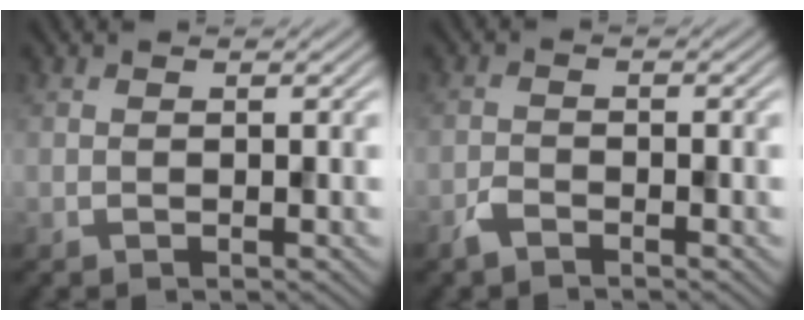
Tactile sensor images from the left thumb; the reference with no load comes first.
{"total": 1.7, "force": [-1.4, 0.6, 0.8], "torque": [-0.021, -0.001, -0.035]}